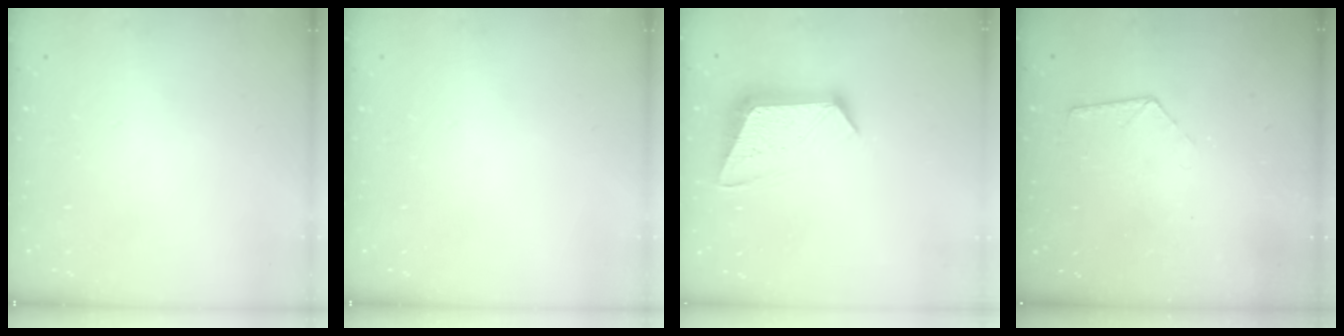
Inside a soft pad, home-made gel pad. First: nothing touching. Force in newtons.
{"total": 0.0}
{"total": 12.2, "press": 12.1, "slide": 0.8}
{"total": 6.5, "press": 6.5, "slide": 0.5}